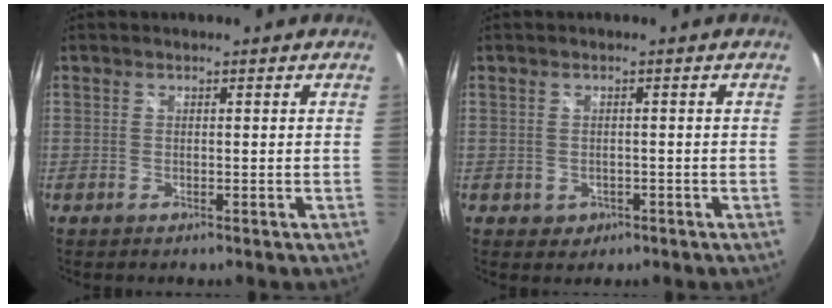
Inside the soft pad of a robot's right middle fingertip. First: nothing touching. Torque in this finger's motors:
{"motor_torque": [0.45, -0.13, 0.01, 0.01]}